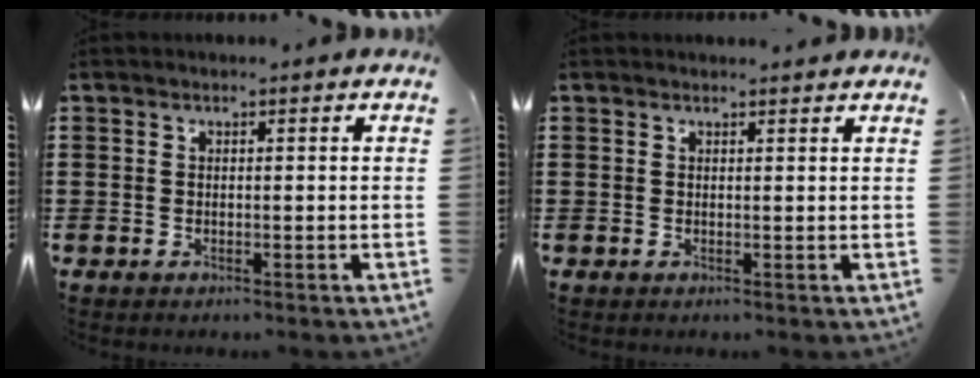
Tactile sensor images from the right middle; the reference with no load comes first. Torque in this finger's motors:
{"motor_torque": [0.02, -0.46, 0.18, -0.01]}